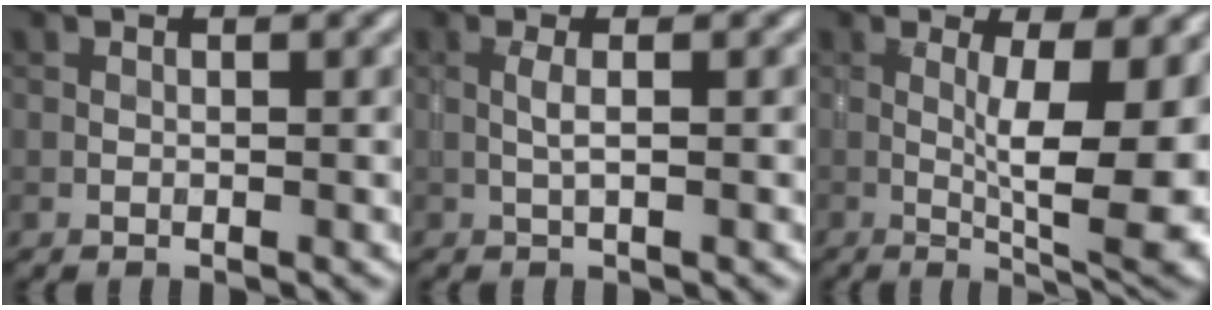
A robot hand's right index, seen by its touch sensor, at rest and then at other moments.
{"total": 1.2, "force": [0.0, 0.1, 1.2], "torque": [-0.027, 0.002, 0.000]}
{"total": 8.7, "force": [-0.2, 2.0, 8.5], "torque": [-0.123, -0.008, 0.001]}